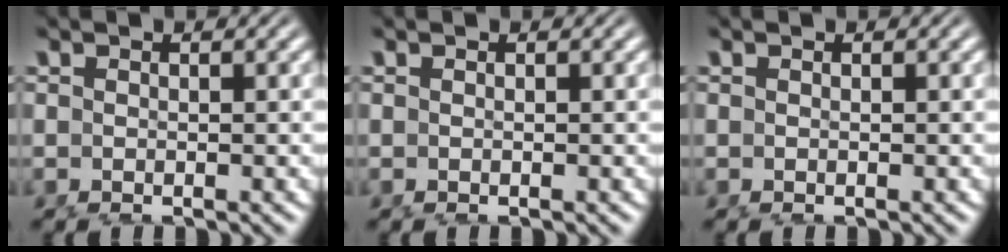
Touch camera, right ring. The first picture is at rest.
{"total": 0.0}
{"total": 0.0}